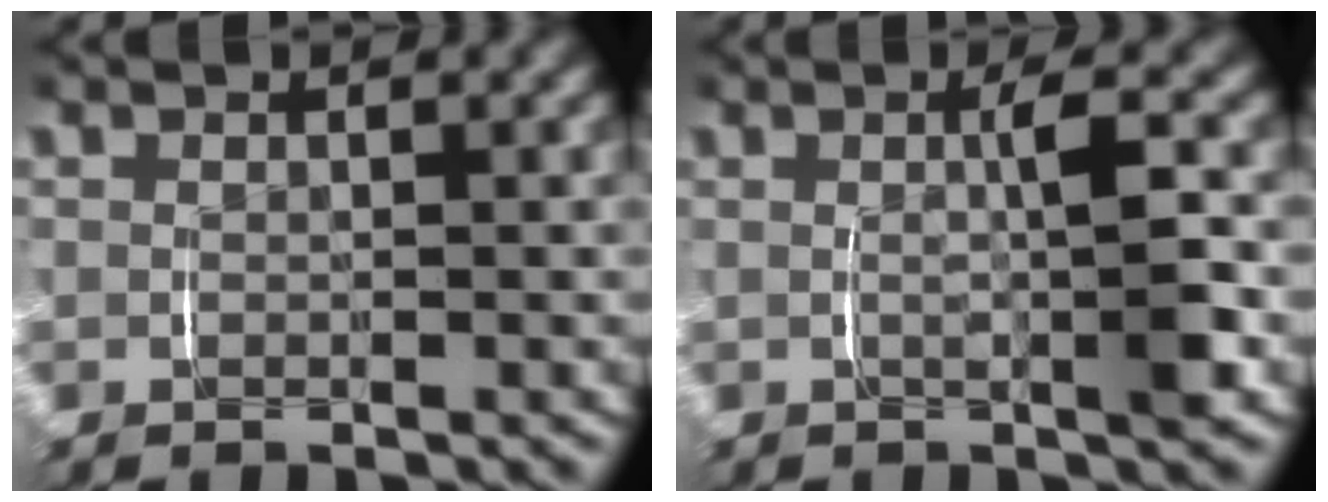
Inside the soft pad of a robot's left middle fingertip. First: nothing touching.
{"total": 3.6, "force": [-0.2, 0.5, 3.6], "torque": [-0.052, 0.006, -0.005]}